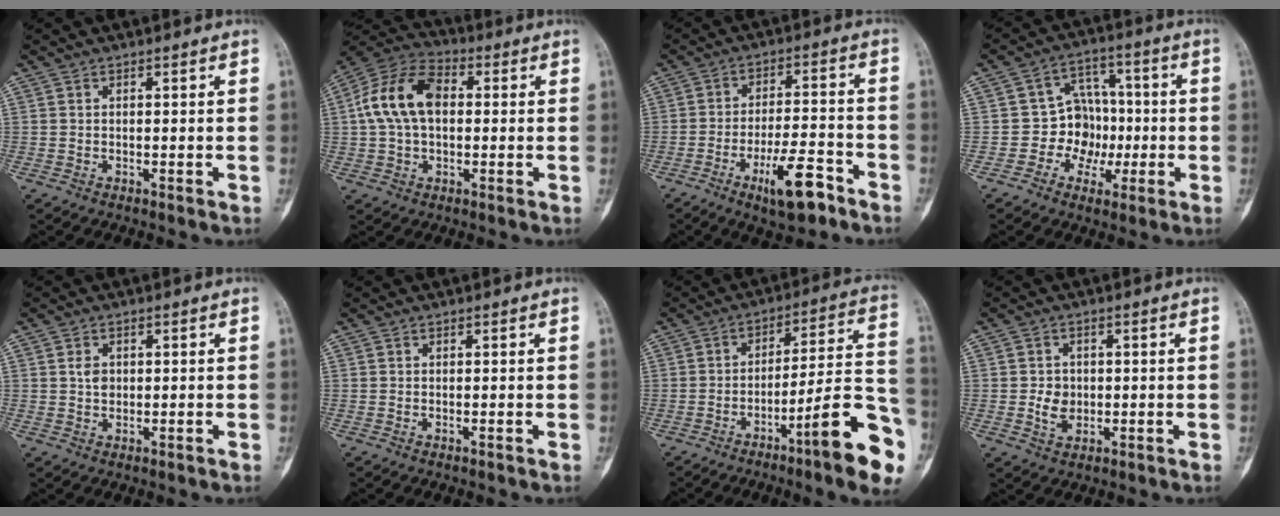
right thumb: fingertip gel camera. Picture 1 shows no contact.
{"total": 13.4, "force": [1.4, 8.5, 10.2], "torque": [-0.193, 0.033, 0.017]}
{"total": 10.8, "force": [-6.2, 3.3, 8.1], "torque": [-0.131, 0.033, -0.098]}
{"total": 9.1, "force": [-1.5, 8.1, 4.0], "torque": [-0.007, 0.032, -0.032]}
{"total": 2.1, "force": [0.2, 1.6, 1.4], "torque": [-0.018, 0.002, 0.004]}
{"total": 0.0}
{"total": 17.4, "force": [-8.3, 2.2, 15.2], "torque": [-0.198, 0.056, -0.121]}
{"total": 4.0, "force": [-0.4, 3.3, 2.3], "torque": [-0.028, 0.002, -0.004]}